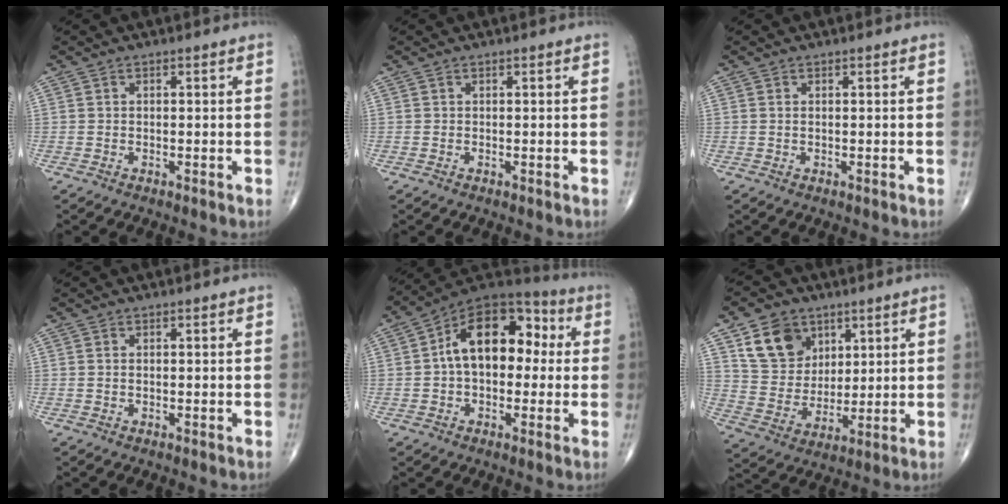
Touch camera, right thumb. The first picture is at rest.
{"total": 0.0}
{"total": 0.0}
{"total": 0.0}
{"total": 16.6, "force": [1.8, 10.3, 12.9], "torque": [-0.165, 0.043, 0.016]}
{"total": 12.1, "force": [6.1, 9.2, 4.9], "torque": [-0.063, -0.028, 0.121]}